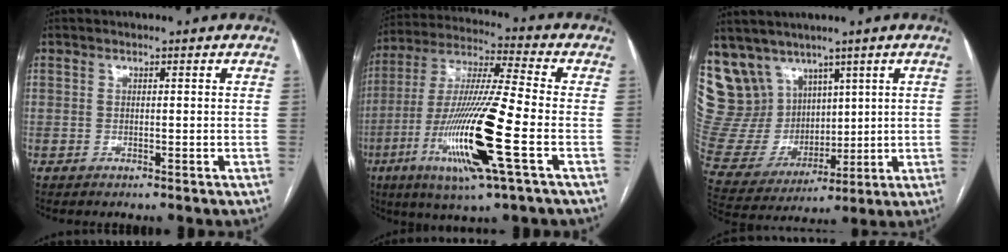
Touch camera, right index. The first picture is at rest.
{"total": 18.8, "force": [-6.1, 0.5, 17.8], "torque": [-0.370, -0.025, -0.116]}
{"total": 15.1, "force": [9.8, 10.9, 3.6], "torque": [-0.096, 0.056, 0.219]}